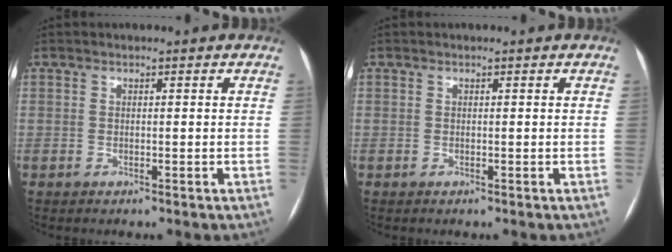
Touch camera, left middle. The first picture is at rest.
{"total": 0.0}